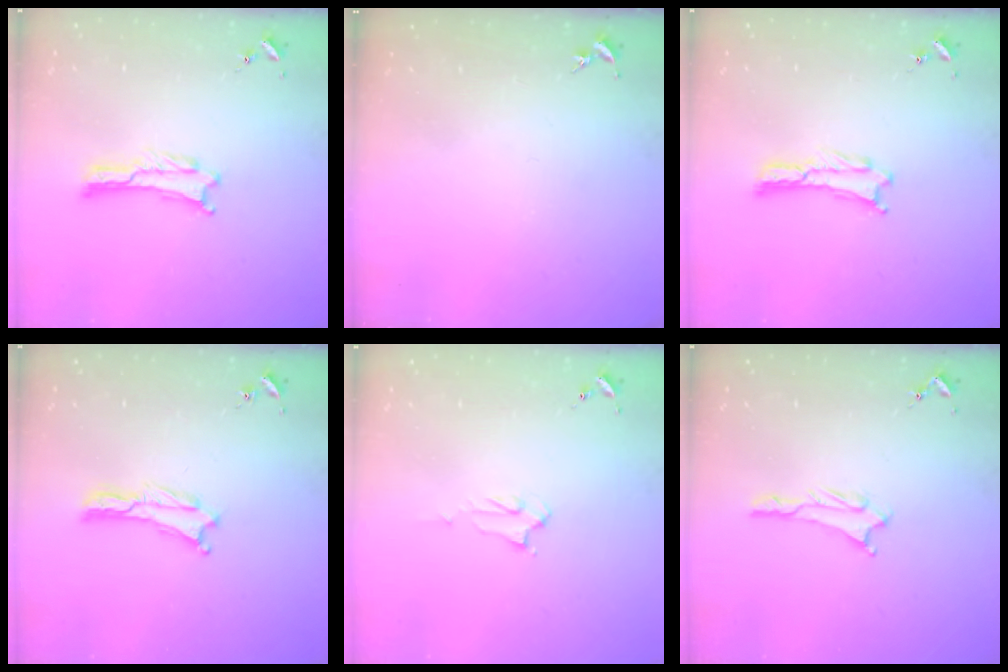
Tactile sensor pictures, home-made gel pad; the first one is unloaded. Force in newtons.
{"total": 0.0}
{"total": 0.0}
{"total": 0.0}
{"total": 2.2, "press": 2.2, "slide": 0.2}
{"total": 0.8, "press": 0.8, "slide": 0.1}